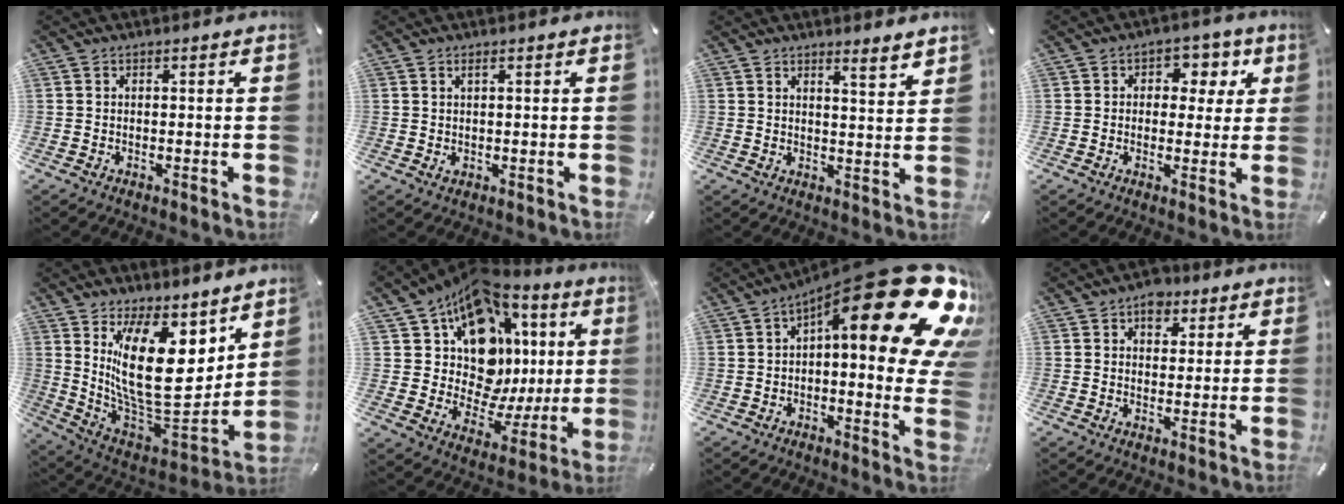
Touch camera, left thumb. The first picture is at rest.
{"total": 1.5, "force": [0.6, 0.7, 1.2], "torque": [-0.024, 0.000, 0.009]}
{"total": 3.8, "force": [3.5, 0.1, 1.4], "torque": [-0.021, -0.030, 0.059]}
{"total": 6.2, "force": [1.4, 5.2, 3.1], "torque": [-0.027, -0.002, 0.014]}
{"total": 22.9, "force": [6.8, 12.0, 18.3], "torque": [-0.351, -0.067, 0.128]}
{"total": 17.9, "force": [7.8, 12.7, 9.8], "torque": [-0.160, -0.080, 0.150]}
{"total": 29.9, "force": [12.7, 9.7, 25.2], "torque": [-0.320, -0.114, 0.221]}
{"total": 5.2, "force": [2.8, 3.6, 2.5], "torque": [-0.017, -0.006, 0.044]}